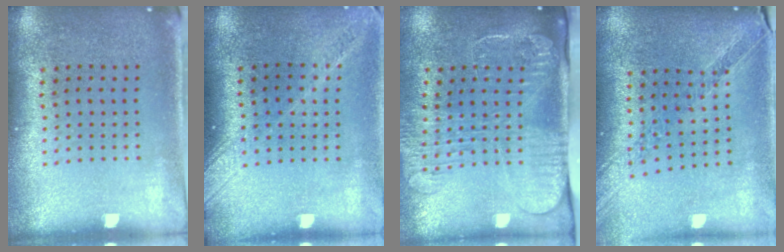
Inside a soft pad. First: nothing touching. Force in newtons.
{"total": 1.7, "press": 1.3, "slide": 1.1}
{"total": 2.6, "press": 2.1, "slide": 1.6}
{"total": 1.1, "press": 1.1, "slide": 0.1}